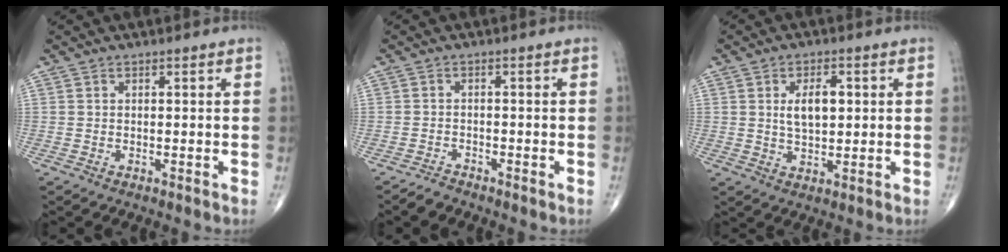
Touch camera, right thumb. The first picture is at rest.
{"total": 1.9, "force": [-1.8, 0.5, 0.2], "torque": [-0.009, 0.003, -0.035]}
{"total": 6.4, "force": [1.2, 3.4, 5.3], "torque": [-0.080, -0.002, 0.021]}